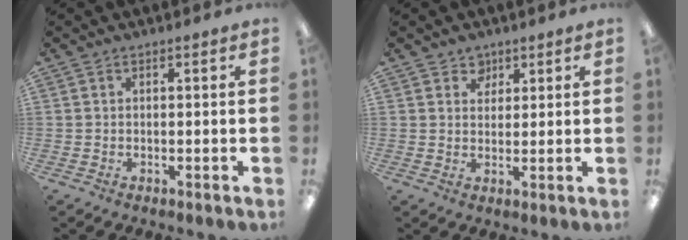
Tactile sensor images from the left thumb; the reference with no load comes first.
{"total": 3.7, "force": [2.6, 2.6, 0.4], "torque": [-0.001, -0.008, 0.046]}